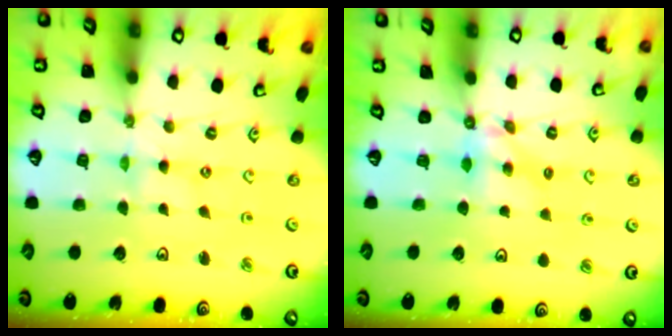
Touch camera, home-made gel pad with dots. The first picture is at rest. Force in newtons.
{"total": 5.4, "press": 5.4, "slide": 0.4}